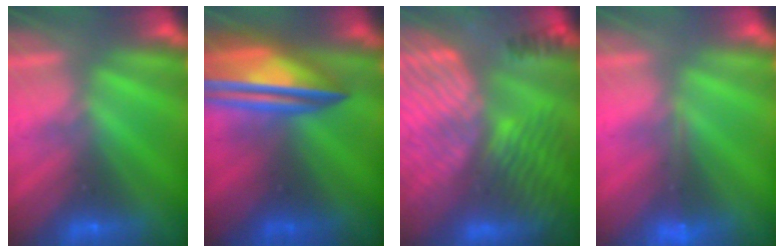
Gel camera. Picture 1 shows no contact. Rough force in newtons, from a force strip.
{"total": 7.3}
{"total": 9.0}
{"total": 1.8}